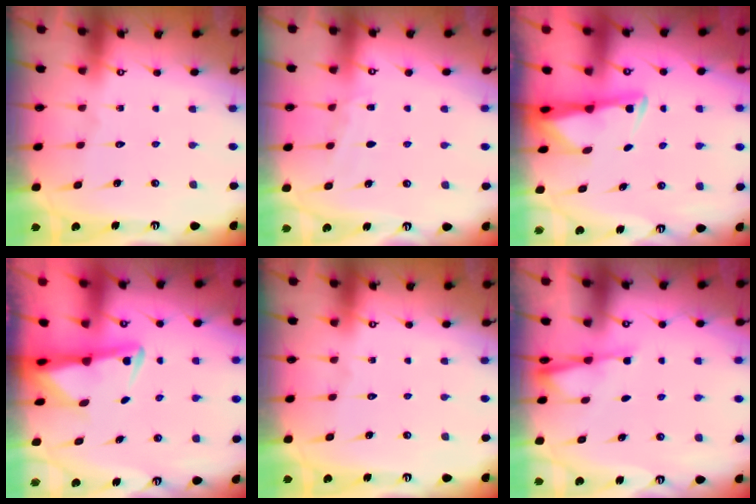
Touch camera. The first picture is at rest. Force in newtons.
{"total": 3.7, "press": 3.6, "slide": 0.4}
{"total": 3.0, "press": 2.9, "slide": 0.6}
{"total": 3.1, "press": 3.1, "slide": 0.6}
{"total": 0.0}
{"total": 2.2, "press": 2.2, "slide": 0.5}